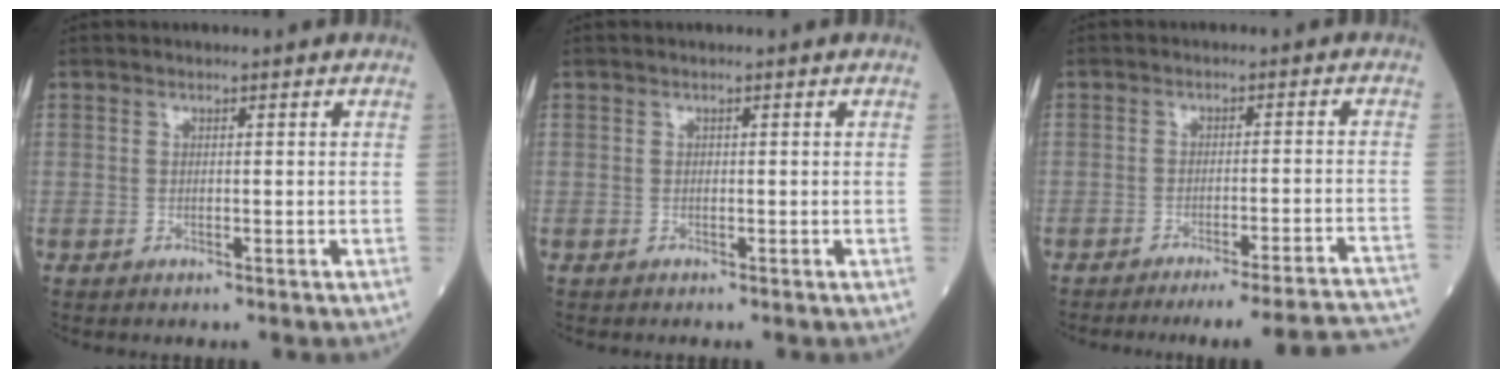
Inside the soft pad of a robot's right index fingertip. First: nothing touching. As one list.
[{"total": 0.0}, {"total": 18.6, "force": [-17.8, -1.1, 5.4], "torque": [-0.019, -0.008, -0.218]}]